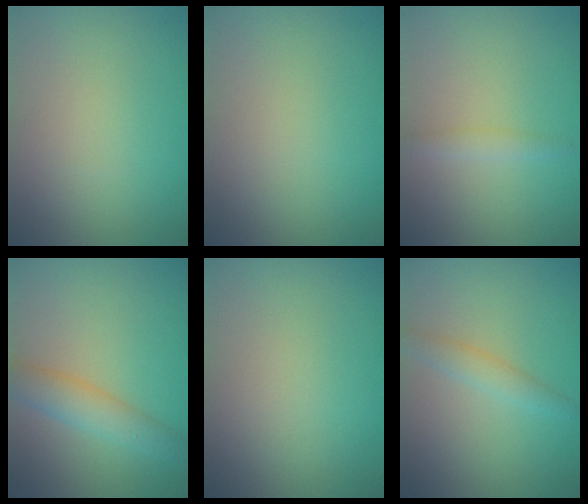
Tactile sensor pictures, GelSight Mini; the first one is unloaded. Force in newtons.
{"total": 0.0}
{"total": 1.1, "press": 1.1, "slide": 0.0}
{"total": 3.5, "press": 3.5, "slide": 0.0}
{"total": 0.0}
{"total": 1.9, "press": 1.9, "slide": 0.1}